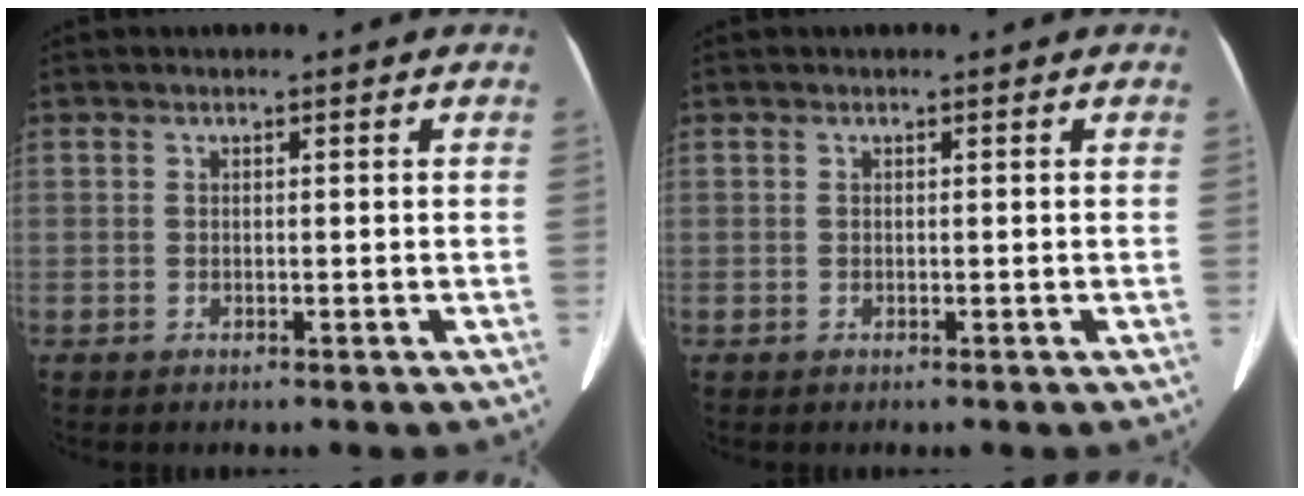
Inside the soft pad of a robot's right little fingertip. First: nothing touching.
{"total": 0.0}